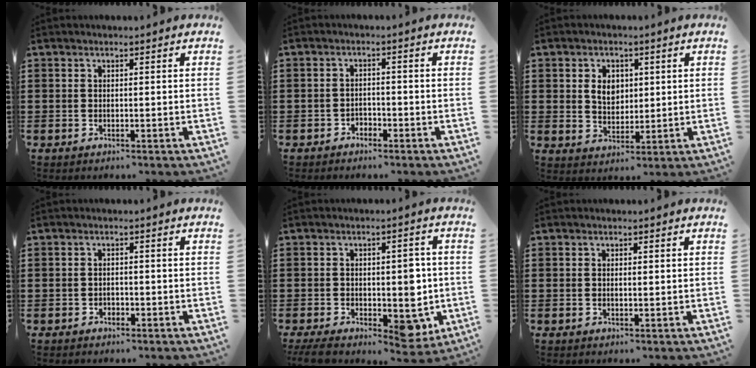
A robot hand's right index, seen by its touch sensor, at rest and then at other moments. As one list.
[{"total": 1.6, "force": [-1.4, 0.7, 0.0], "torque": [-0.007, 0.002, -0.032]}, {"total": 4.1, "force": [1.0, 3.1, 2.5], "torque": [-0.051, 0.008, 0.014]}, {"total": 1.0, "force": [-0.7, 0.7, 0.1], "torque": [-0.006, 0.000, -0.016]}, {"total": 7.6, "force": [-1.7, 4.5, 6.0], "torque": [-0.078, 0.006, -0.028]}, {"total": 0.8, "force": [0.1, 0.4, 0.7], "torque": [-0.014, 0.002, 0.001]}]